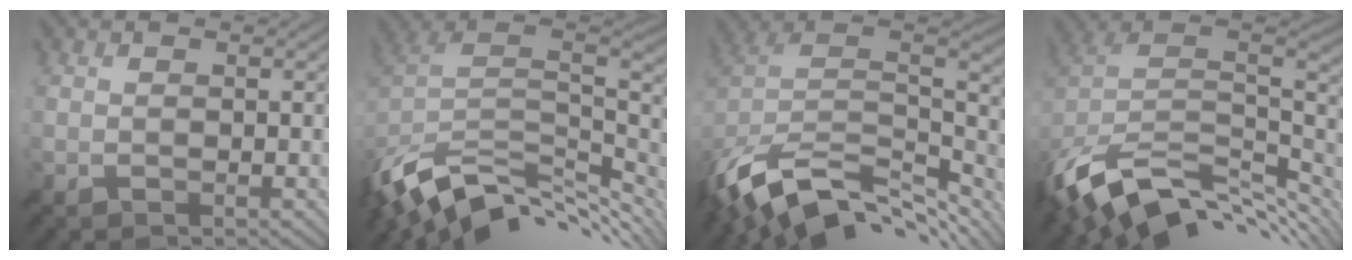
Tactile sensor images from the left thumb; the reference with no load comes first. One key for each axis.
{"total": 13.2, "fx": -6.3, "fy": 6.7, "fz": 9.4, "tx": -0.218, "ty": -0.010, "tz": -0.103}
{"total": 13.6, "fx": -7.3, "fy": 7.5, "fz": 8.7, "tx": -0.205, "ty": -0.025, "tz": -0.110}
{"total": 13.2, "fx": -6.0, "fy": 7.6, "fz": 9.0, "tx": -0.198, "ty": -0.024, "tz": -0.088}